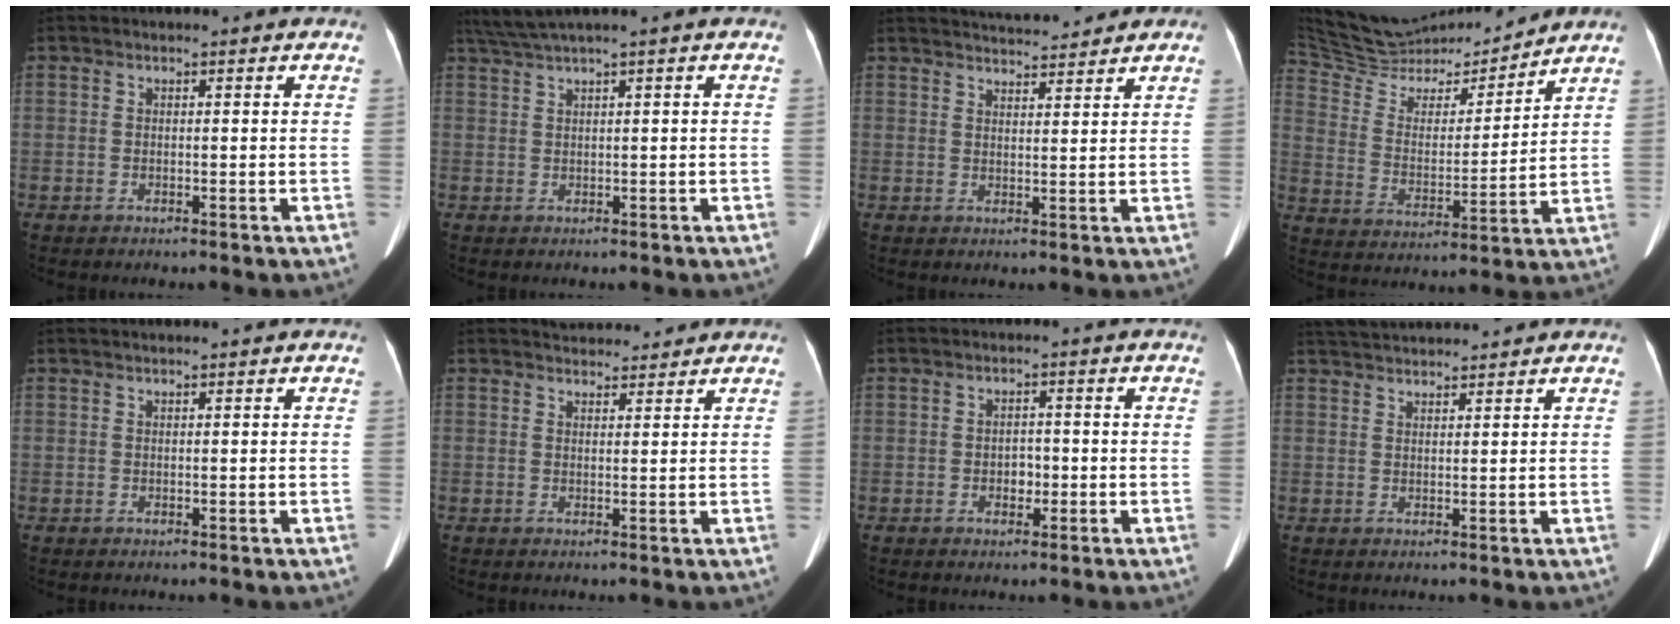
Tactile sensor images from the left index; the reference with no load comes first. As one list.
[{"total": 2.1, "force": [1.6, -0.4, 1.3], "torque": [-0.036, 0.017, 0.046]}, {"total": 6.8, "force": [6.6, 0.6, 1.6], "torque": [-0.031, 0.010, 0.092]}, {"total": 15.7, "force": [15.0, 2.6, 4.1], "torque": [-0.086, -0.008, 0.260]}, {"total": 1.4, "force": [1.2, 0.1, 0.7], "torque": [-0.008, 0.014, 0.017]}, {"total": 3.8, "force": [3.6, 1.3, 0.2], "torque": [-0.001, 0.008, 0.046]}, {"total": 2.2, "force": [-0.9, 1.5, 1.3], "torque": [-0.019, -0.004, -0.014]}, {"total": 7.2, "force": [6.9, 0.4, 2.0], "torque": [-0.041, 0.029, 0.110]}]